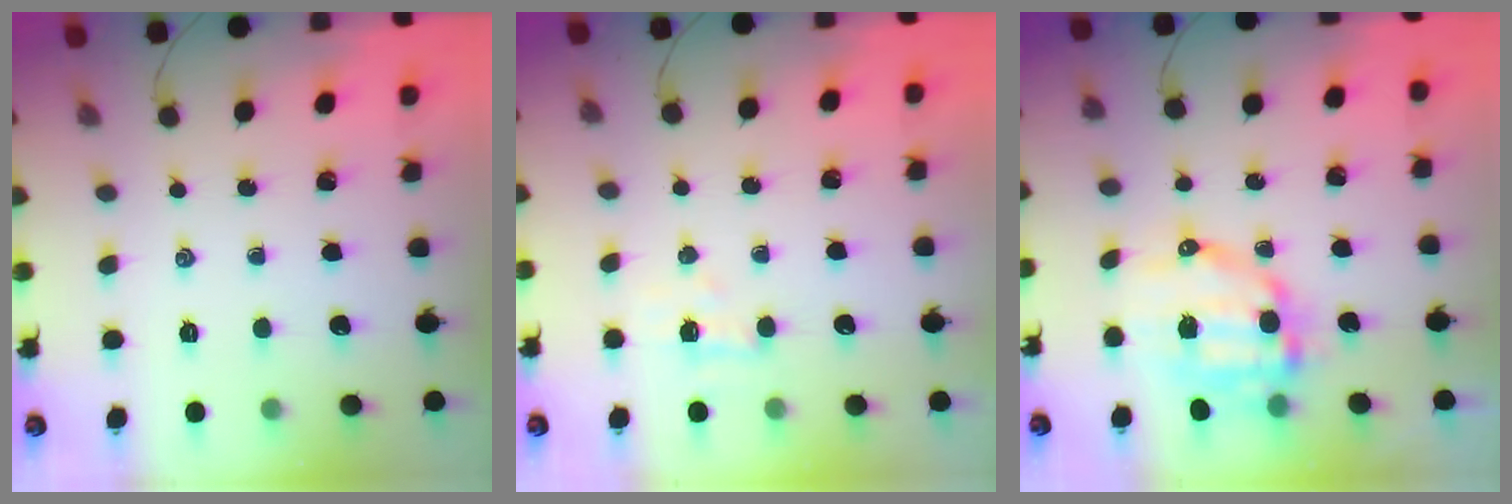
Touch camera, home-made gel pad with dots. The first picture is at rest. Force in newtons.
{"total": 2.1, "press": 2.0, "slide": 0.7}
{"total": 10.5, "press": 10.3, "slide": 2.2}